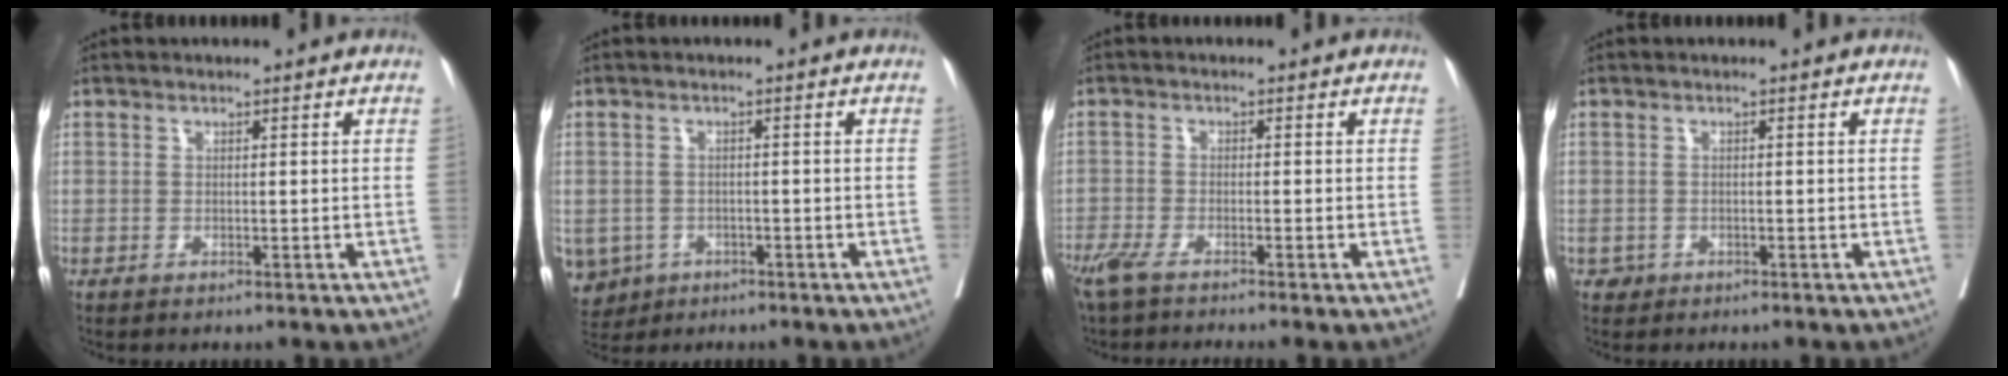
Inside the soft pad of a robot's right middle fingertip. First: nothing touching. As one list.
[{"total": 7.7, "force": [-3.6, 6.6, 1.9], "torque": [-0.059, 0.001, -0.050]}, {"total": 4.5, "force": [-3.8, 0.0, 2.6], "torque": [-0.044, -0.009, -0.072]}, {"total": 0.9, "force": [-0.5, 0.7, 0.0], "torque": [0.000, 0.003, -0.008]}]